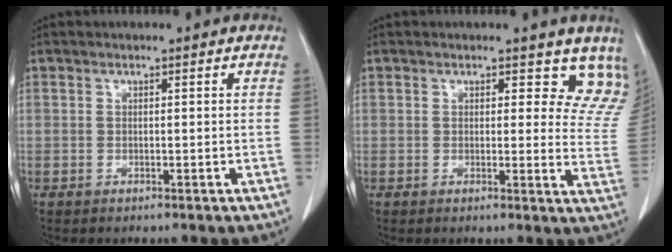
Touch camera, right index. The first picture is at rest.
{"total": 8.1, "force": [7.1, 3.5, 1.7], "torque": [0.028, -0.030, 0.046]}